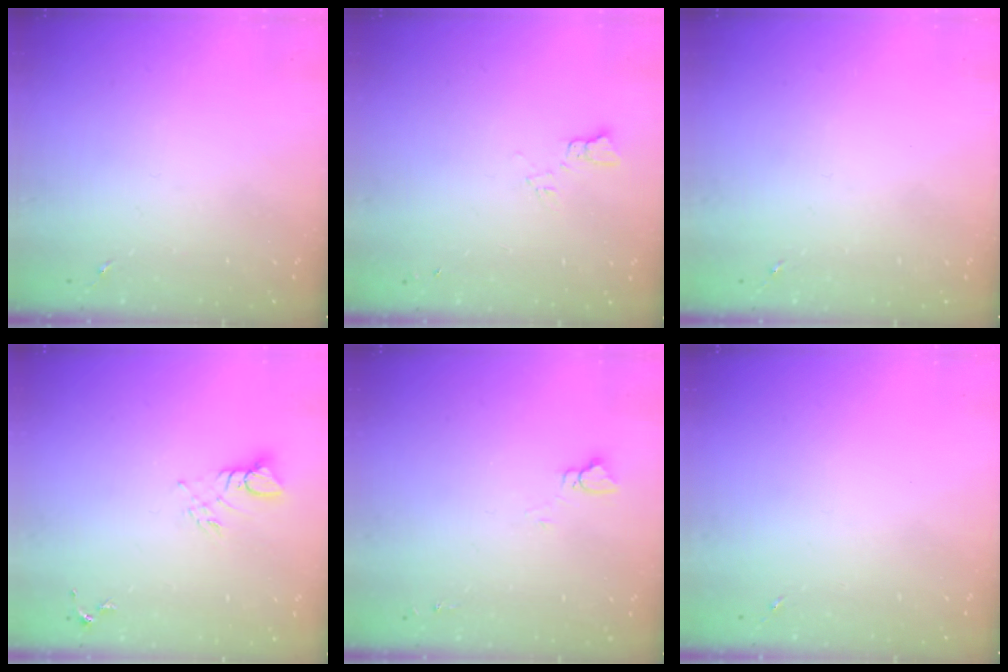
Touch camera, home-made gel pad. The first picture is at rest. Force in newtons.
{"total": 5.3, "press": 5.3, "slide": 0.4}
{"total": 0.0}
{"total": 4.6, "press": 4.6, "slide": 0.2}
{"total": 4.0, "press": 4.0, "slide": 0.4}
{"total": 0.0}